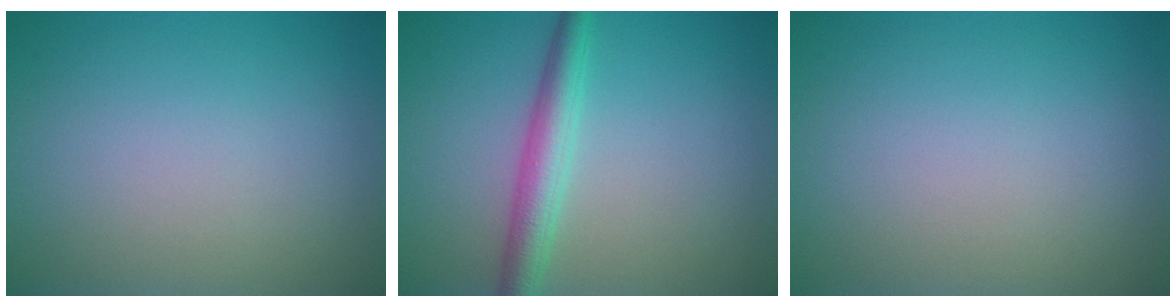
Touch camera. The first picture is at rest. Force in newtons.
{"total": 3.5, "press": 3.5, "slide": 0.0}
{"total": 0.0}